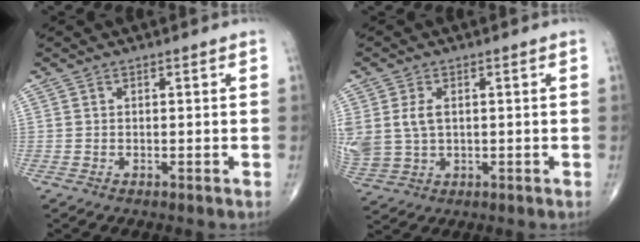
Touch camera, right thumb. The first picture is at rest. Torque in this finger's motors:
{"motor_torque": [-0.19, 0.41, 0.57, 0.02, 0.10]}